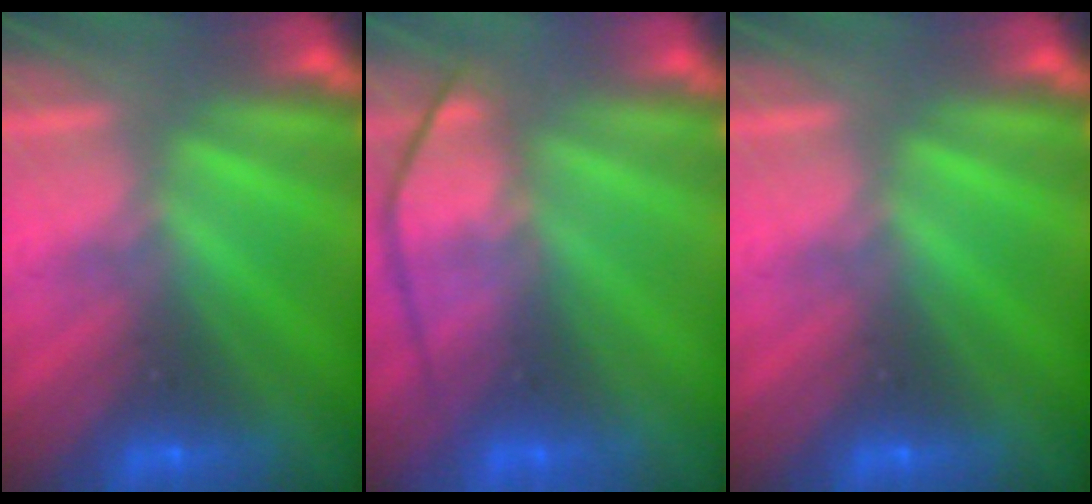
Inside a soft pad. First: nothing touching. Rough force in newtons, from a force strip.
{"total": 4.5}
{"total": 0.0}